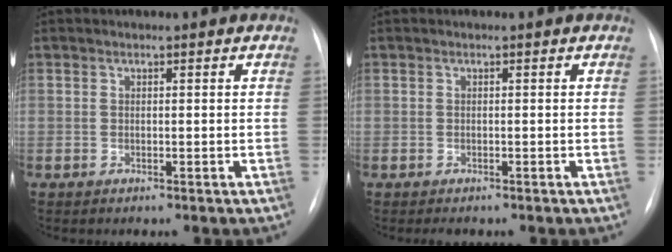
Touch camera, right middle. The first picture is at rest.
{"total": 0.9, "force": [-0.7, 0.3, 0.3], "torque": [-0.007, -0.002, -0.008]}